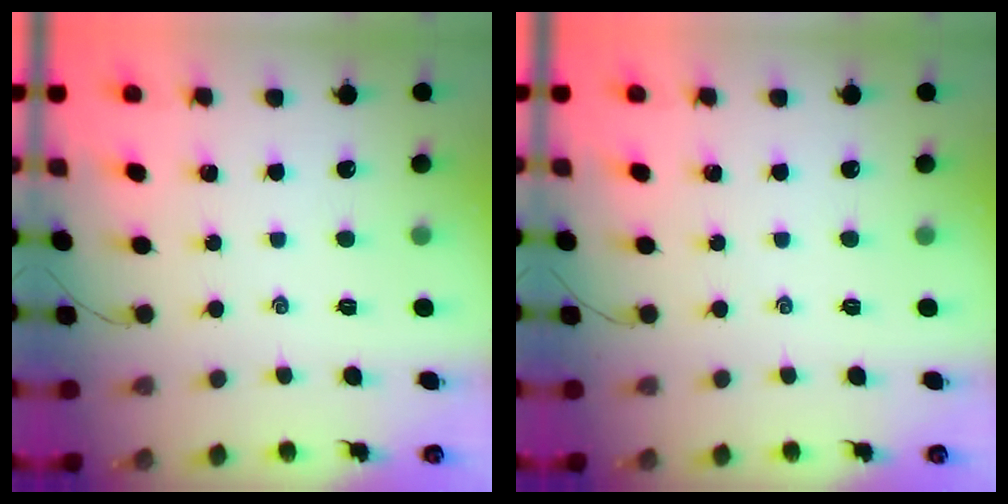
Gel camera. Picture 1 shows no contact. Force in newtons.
{"total": 0.0}